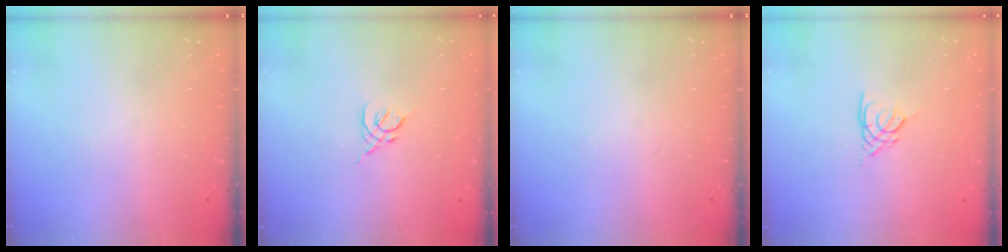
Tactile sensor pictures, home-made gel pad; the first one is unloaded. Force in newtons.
{"total": 2.8, "press": 2.8, "slide": 0.7}
{"total": 0.0}
{"total": 2.6, "press": 2.6, "slide": 0.6}